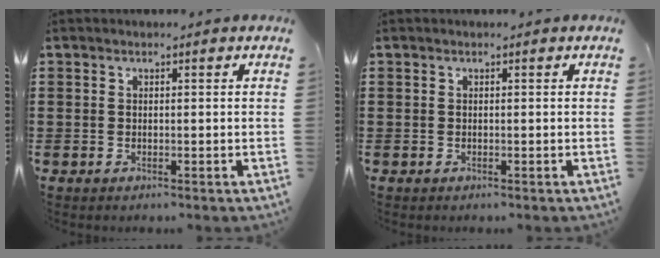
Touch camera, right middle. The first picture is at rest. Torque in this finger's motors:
{"motor_torque": [0.05, -0.07, 0.00, 0.02]}